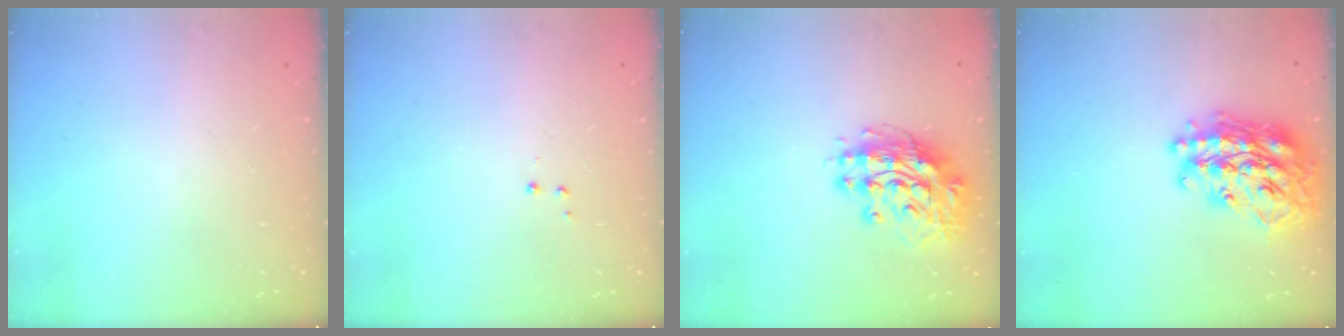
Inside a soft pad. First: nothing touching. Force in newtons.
{"total": 3.0, "press": 2.9, "slide": 0.7}
{"total": 13.1, "press": 13.0, "slide": 1.6}
{"total": 27.4, "press": 27.3, "slide": 2.4}